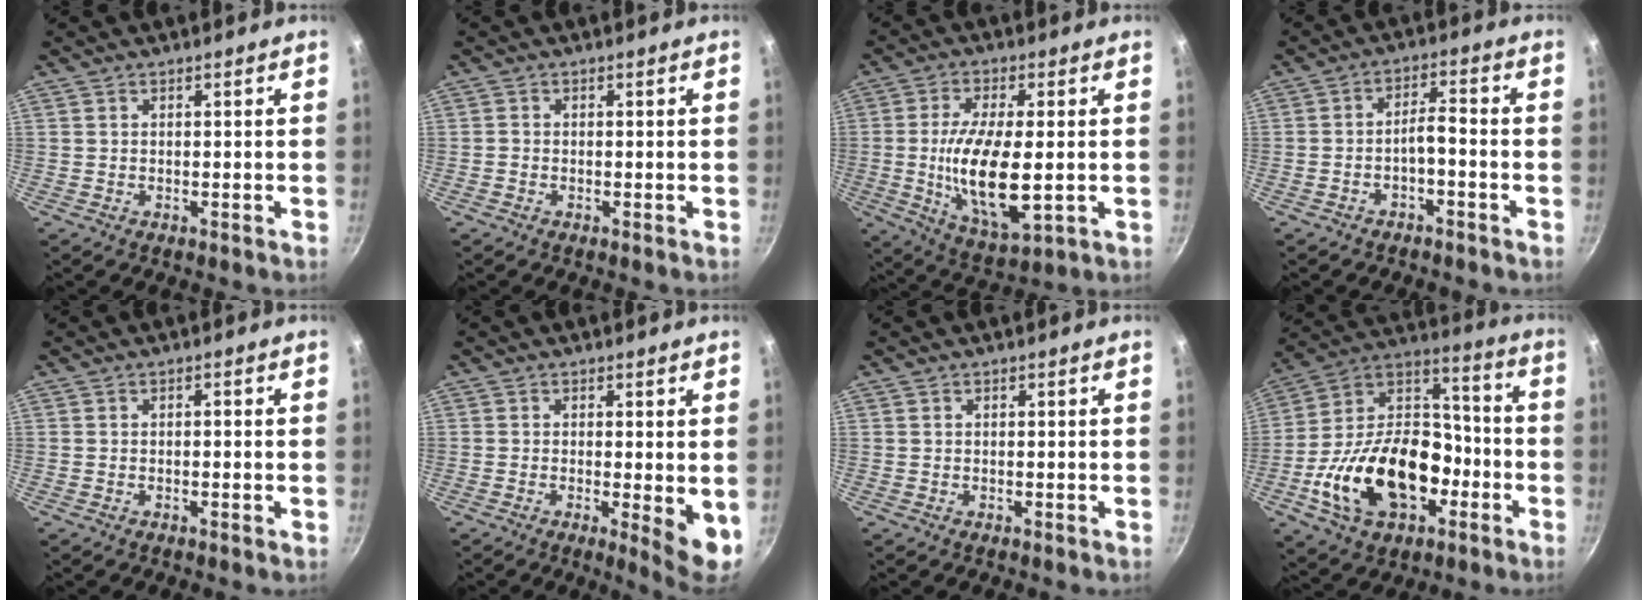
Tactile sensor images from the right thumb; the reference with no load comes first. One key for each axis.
{"total": 0.6, "fx": -0.4, "fy": 0.4, "fz": 0.1, "tx": -0.005, "ty": 0.002, "tz": -0.011}
{"total": 15.3, "fx": -1.2, "fy": 5.9, "fz": 14.1, "tx": -0.264, "ty": -0.014, "tz": -0.017}
{"total": 4.0, "fx": -2.2, "fy": 1.3, "fz": 3.2, "tx": -0.057, "ty": 0.035, "tz": -0.035}
{"total": 0.8, "fx": -0.3, "fy": 0.2, "fz": 0.7, "tx": -0.017, "ty": 0.004, "tz": -0.006}
{"total": 6.4, "fx": -0.6, "fy": 1.4, "fz": 6.2, "tx": -0.080, "ty": -0.015, "tz": -0.005}
{"total": 0.0}
{"total": 25.2, "fx": -8.0, "fy": 16.2, "fz": 17.5, "tx": -0.281, "ty": 0.069, "tz": -0.139}